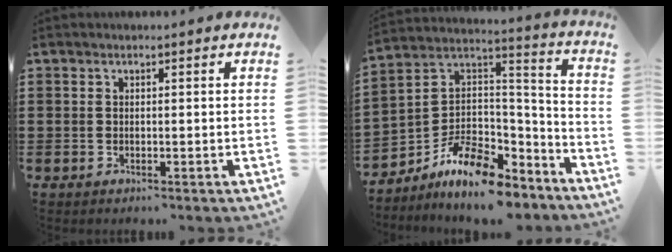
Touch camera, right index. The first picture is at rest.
{"total": 10.7, "force": [-8.2, 4.4, 5.3], "torque": [-0.110, 0.019, -0.159]}